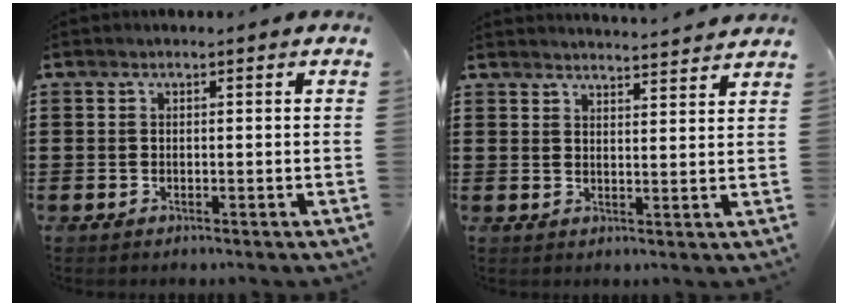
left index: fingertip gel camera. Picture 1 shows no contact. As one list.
[{"total": 3.1, "force": [3.0, -0.5, 0.0], "torque": [-0.010, -0.017, 0.054]}]